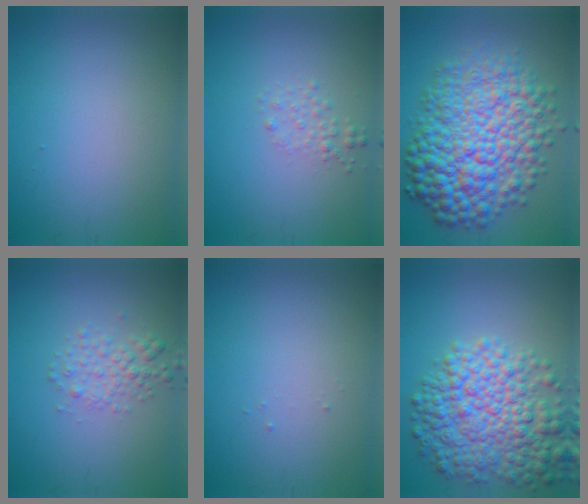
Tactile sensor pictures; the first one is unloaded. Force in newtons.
{"total": 1.3, "press": 1.3, "slide": 0.1}
{"total": 12.7, "press": 12.7, "slide": 0.1}
{"total": 2.2, "press": 2.2, "slide": 0.1}
{"total": 0.0}
{"total": 9.1, "press": 9.1, "slide": 0.3}